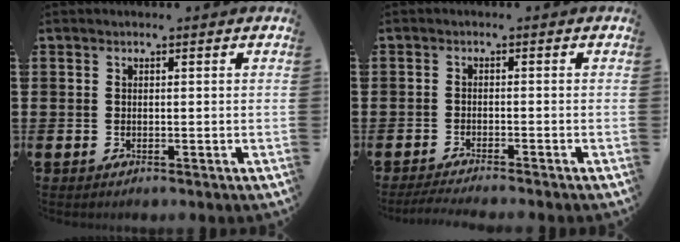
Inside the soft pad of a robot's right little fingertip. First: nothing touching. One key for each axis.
{"total": 1.7, "fx": -1.5, "fy": -0.1, "fz": 0.7, "tx": -0.010, "ty": 0.003, "tz": -0.030}